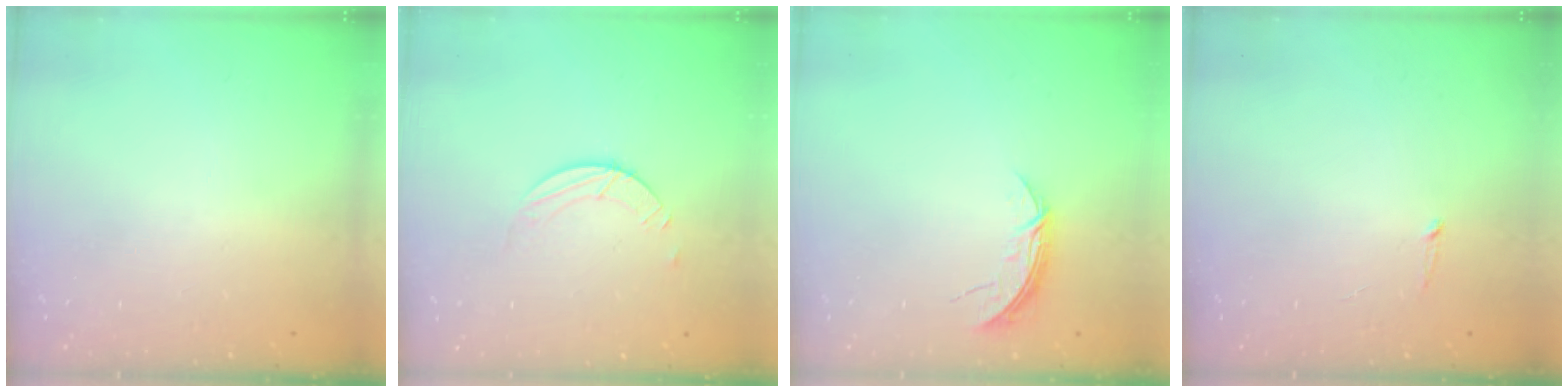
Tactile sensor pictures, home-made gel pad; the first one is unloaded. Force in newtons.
{"total": 2.6, "press": 2.6, "slide": 0.3}
{"total": 5.4, "press": 5.4, "slide": 0.6}
{"total": 2.5, "press": 2.5, "slide": 0.2}